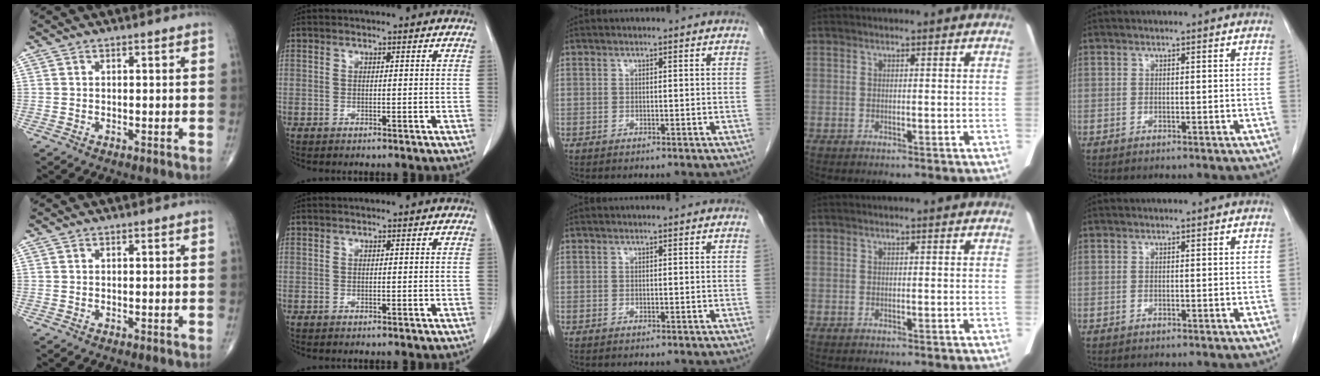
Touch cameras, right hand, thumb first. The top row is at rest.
{}